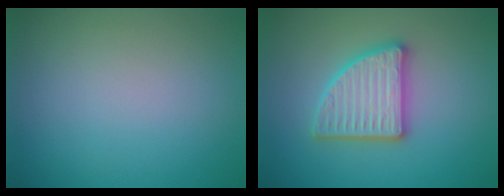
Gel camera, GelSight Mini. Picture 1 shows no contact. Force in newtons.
{"total": 5.0, "press": 4.9, "slide": 0.8}